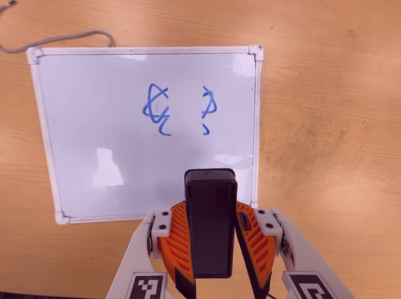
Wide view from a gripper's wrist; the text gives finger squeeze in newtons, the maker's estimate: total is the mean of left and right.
{"total": 9.0, "left": 8.0, "right": 10.0}